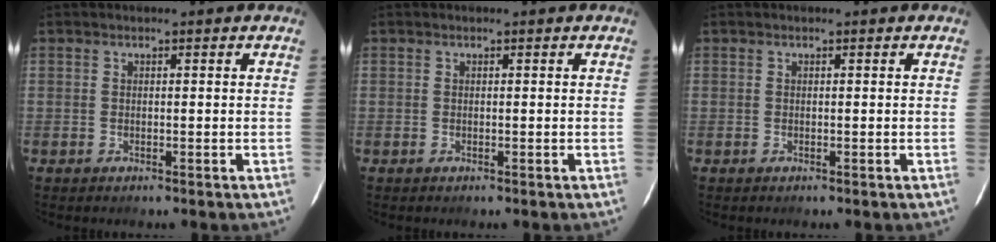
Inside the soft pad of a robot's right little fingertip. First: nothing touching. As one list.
[{"total": 0.0}, {"total": 0.0}]